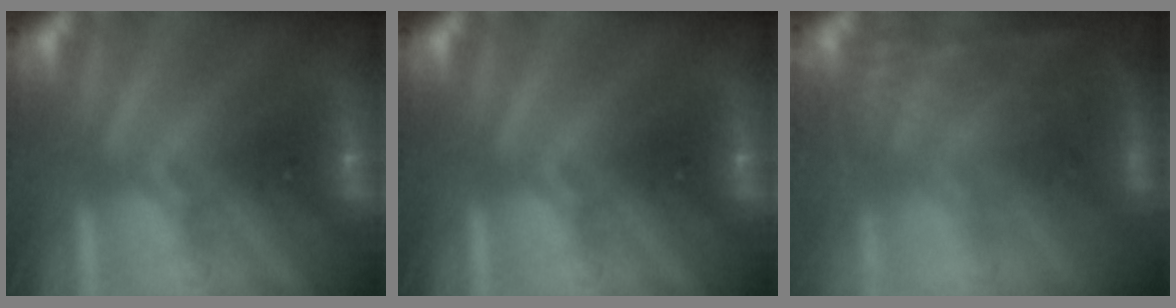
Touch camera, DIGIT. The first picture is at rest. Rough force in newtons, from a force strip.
{"total": 0.0}
{"total": 8.1}